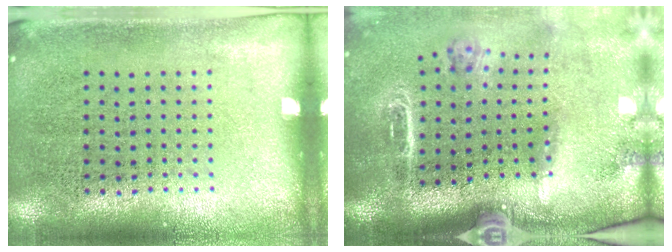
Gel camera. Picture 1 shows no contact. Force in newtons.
{"total": 2.9, "press": 2.0, "slide": 2.0}